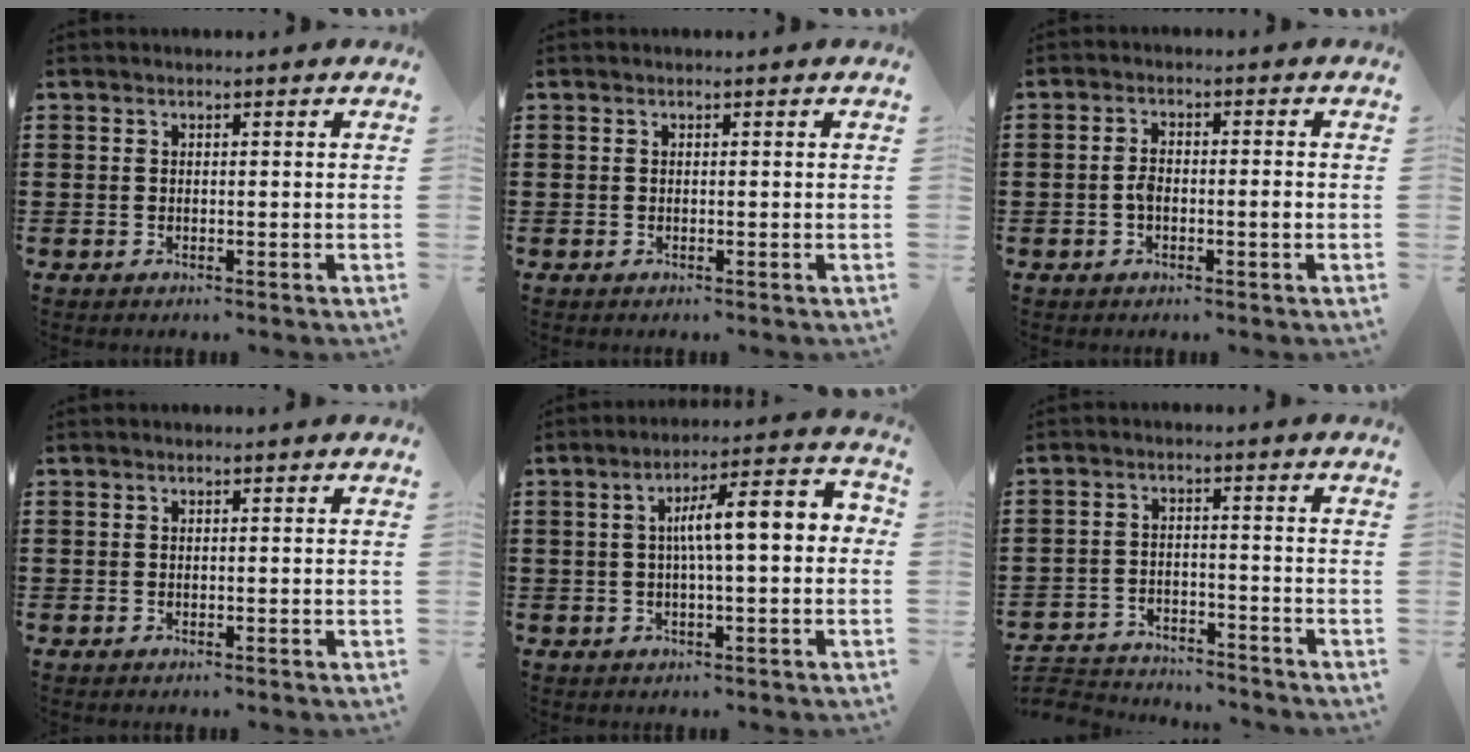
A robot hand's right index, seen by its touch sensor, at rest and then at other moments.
{"total": 0.0}
{"total": 2.9, "force": [-0.8, 0.8, 2.7], "torque": [-0.056, 0.000, -0.017]}
{"total": 0.0}
{"total": 7.6, "force": [0.2, 1.5, 7.4], "torque": [-0.130, 0.007, -0.006]}
{"total": 3.7, "force": [-3.7, 0.5, 0.0], "torque": [-0.014, 0.002, -0.082]}